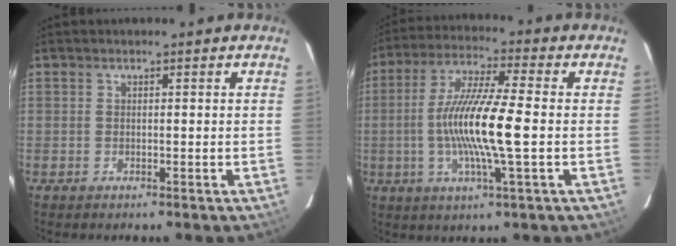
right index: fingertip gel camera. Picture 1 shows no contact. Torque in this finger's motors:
{"motor_torque": [1.32, -0.82, 1.04, 0.21]}